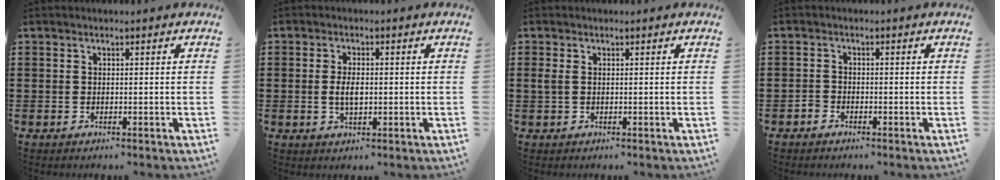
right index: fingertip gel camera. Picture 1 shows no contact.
{"total": 3.2, "force": [-0.1, 1.4, 2.9], "torque": [-0.061, 0.002, -0.006]}
{"total": 1.2, "force": [0.2, 0.6, 1.0], "torque": [-0.028, 0.002, 0.000]}
{"total": 1.5, "force": [-1.3, 0.7, 0.3], "torque": [-0.007, 0.003, -0.027]}